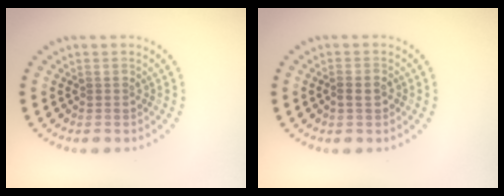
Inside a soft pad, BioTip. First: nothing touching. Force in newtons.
{"total": 0.9, "press": 0.8, "slide": 0.2}